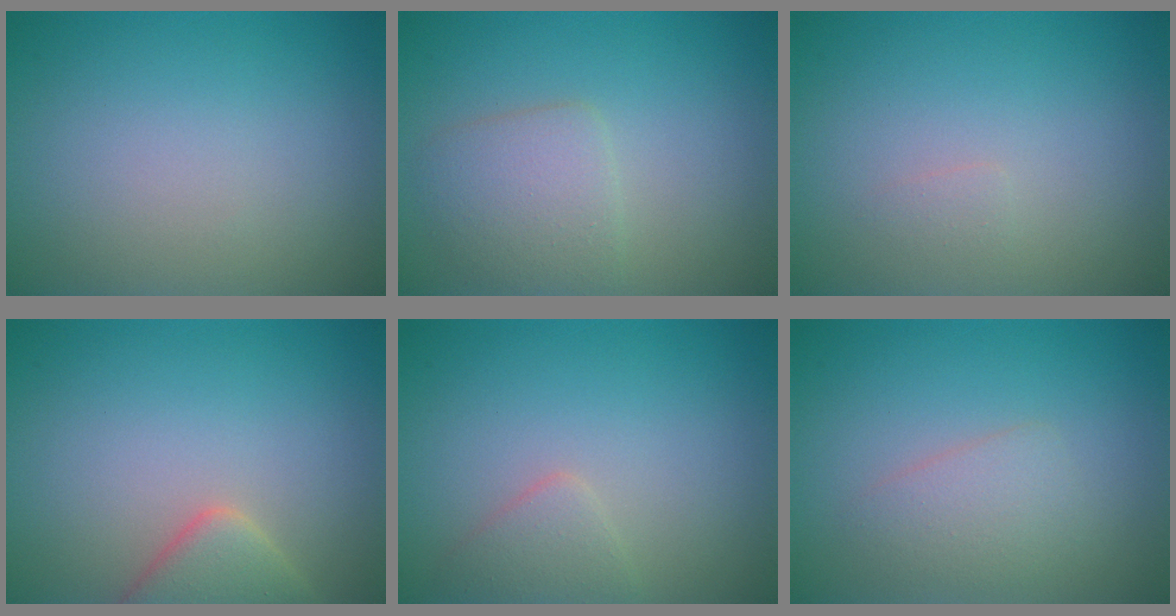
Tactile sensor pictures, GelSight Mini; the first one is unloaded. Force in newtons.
{"total": 3.0, "press": 3.0, "slide": 0.1}
{"total": 0.6, "press": 0.6, "slide": 0.0}
{"total": 3.7, "press": 3.7, "slide": 0.2}
{"total": 1.7, "press": 1.7, "slide": 0.1}
{"total": 2.1, "press": 2.1, "slide": 0.0}